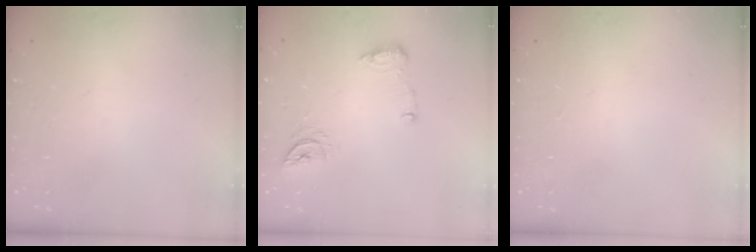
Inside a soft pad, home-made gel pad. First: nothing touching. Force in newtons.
{"total": 8.9, "press": 8.9, "slide": 0.5}
{"total": 1.1, "press": 0.9, "slide": 0.6}